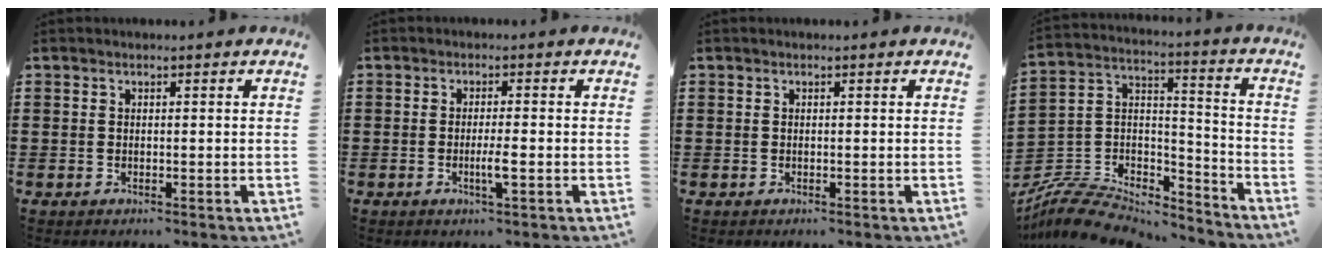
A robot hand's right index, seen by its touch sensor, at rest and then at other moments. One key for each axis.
{"total": 2.9, "fx": -0.9, "fy": 0.1, "fz": 2.8, "tx": -0.048, "ty": -0.004, "tz": -0.017}
{"total": 0.0}
{"total": 9.2, "fx": -8.2, "fy": 3.3, "fz": 2.5, "tx": -0.060, "ty": 0.015, "tz": -0.163}